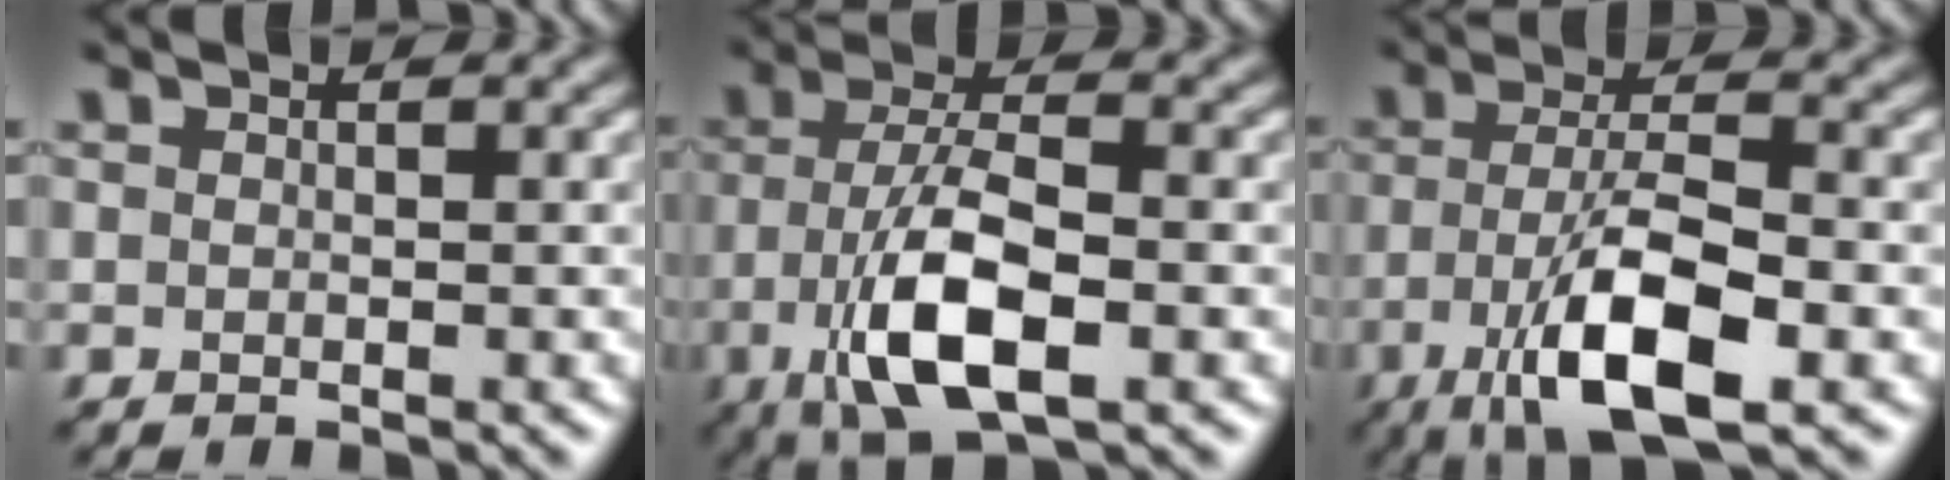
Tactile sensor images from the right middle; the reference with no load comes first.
{"total": 7.6, "force": [-2.5, 2.9, 6.6], "torque": [-0.132, 0.002, -0.048]}
{"total": 8.4, "force": [-3.5, 2.6, 7.2], "torque": [-0.134, -0.003, -0.065]}